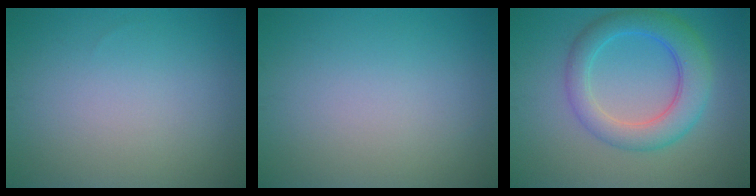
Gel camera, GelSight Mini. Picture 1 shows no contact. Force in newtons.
{"total": 0.0}
{"total": 5.6, "press": 5.6, "slide": 0.1}